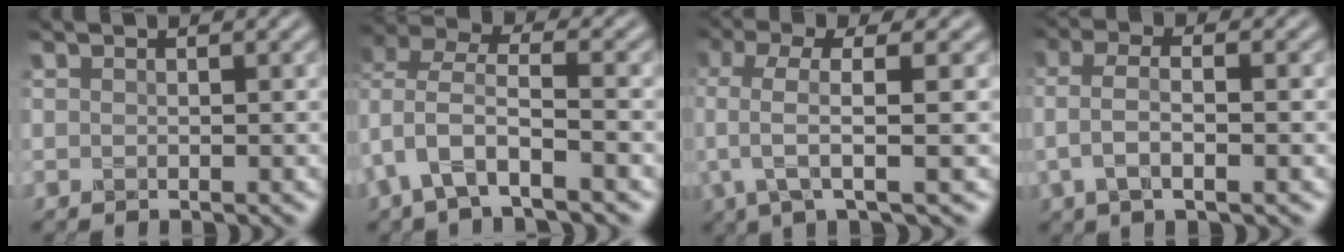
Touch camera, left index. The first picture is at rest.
{"total": 5.8, "force": [-2.0, 3.0, 4.5], "torque": [-0.093, 0.007, -0.041]}
{"total": 4.7, "force": [0.6, 1.0, 4.6], "torque": [-0.093, 0.006, 0.009]}
{"total": 3.3, "force": [-0.4, 1.1, 3.1], "torque": [-0.070, 0.009, -0.010]}